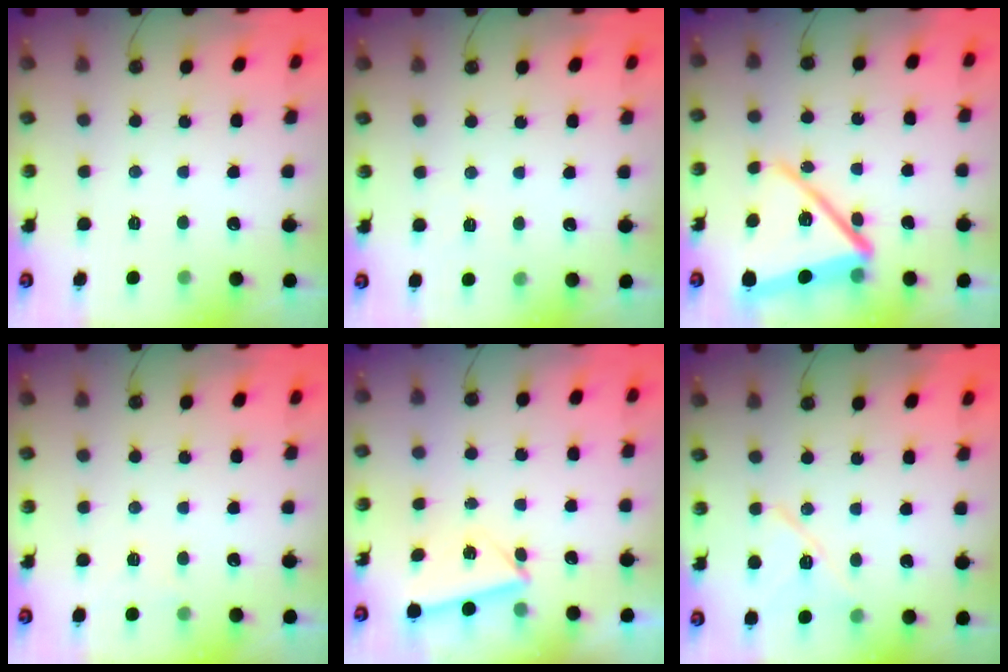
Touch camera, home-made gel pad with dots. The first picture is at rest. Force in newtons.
{"total": 2.7, "press": 1.7, "slide": 2.1}
{"total": 18.8, "press": 18.7, "slide": 1.5}
{"total": 4.0, "press": 3.1, "slide": 2.5}
{"total": 3.6, "press": 3.1, "slide": 1.9}
{"total": 11.8, "press": 11.8, "slide": 0.6}